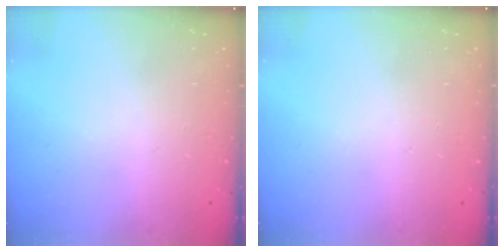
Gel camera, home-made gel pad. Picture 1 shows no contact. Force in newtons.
{"total": 0.0}